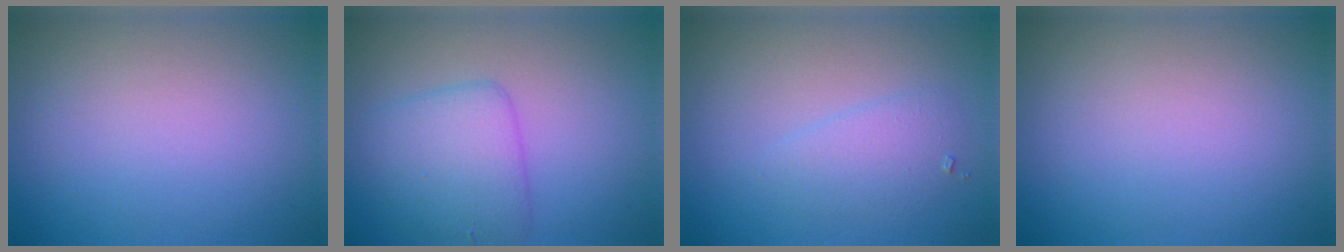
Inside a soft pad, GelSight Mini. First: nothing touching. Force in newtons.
{"total": 4.3, "press": 4.3, "slide": 0.0}
{"total": 2.0, "press": 2.0, "slide": 0.1}
{"total": 0.0}